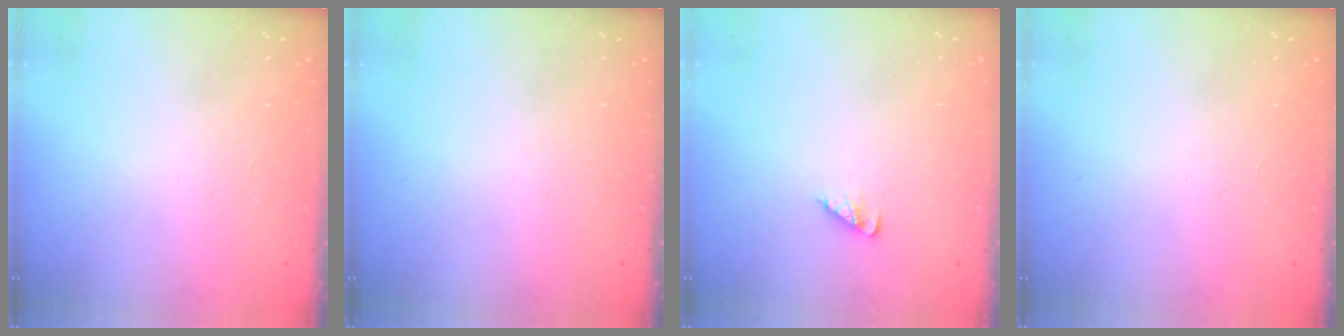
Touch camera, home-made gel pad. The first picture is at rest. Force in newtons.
{"total": 0.0}
{"total": 2.1, "press": 2.1, "slide": 0.3}
{"total": 0.0}